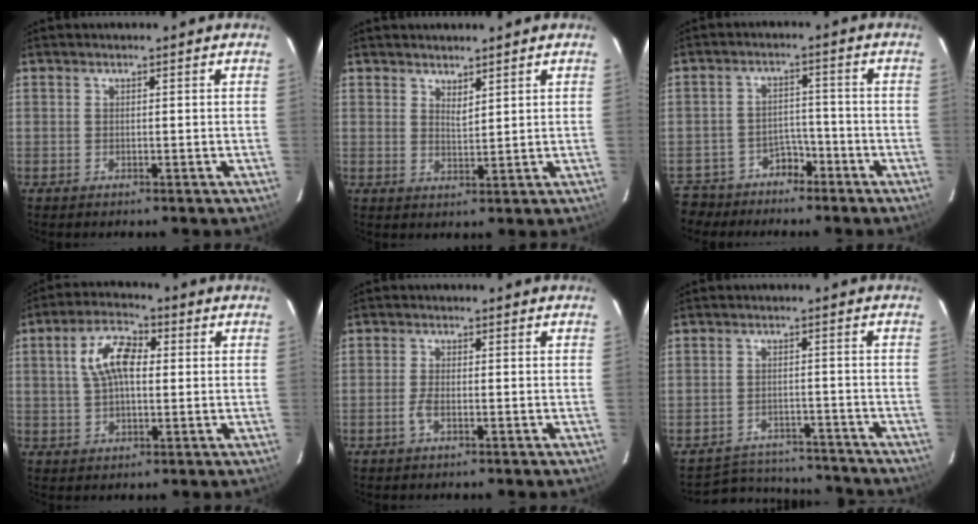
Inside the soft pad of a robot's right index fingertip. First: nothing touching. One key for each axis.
{"total": 2.5, "fx": 2.1, "fy": 0.7, "fz": 1.1, "tx": -0.018, "ty": -0.002, "tz": 0.037}
{"total": 8.9, "fx": -6.5, "fy": 5.8, "fz": 1.7, "tx": -0.054, "ty": 0.020, "tz": -0.100}
{"total": 8.7, "fx": 1.5, "fy": 4.7, "fz": 7.2, "tx": -0.140, "ty": 0.021, "tz": 0.027}
{"total": 2.4, "fx": -0.9, "fy": 0.9, "fz": 2.0, "tx": -0.048, "ty": -0.001, "tz": -0.019}
{"total": 10.8, "fx": -9.7, "fy": 4.6, "fz": 1.3, "tx": -0.035, "ty": 0.033, "tz": -0.120}